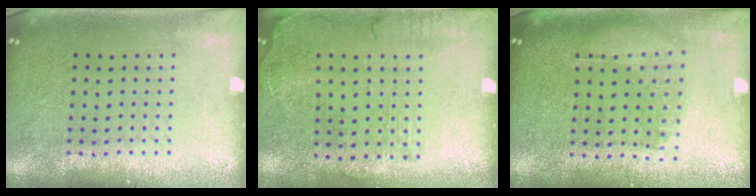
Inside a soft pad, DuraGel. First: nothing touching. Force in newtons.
{"total": 1.6, "press": 1.4, "slide": 0.8}
{"total": 1.1, "press": 1.0, "slide": 0.4}